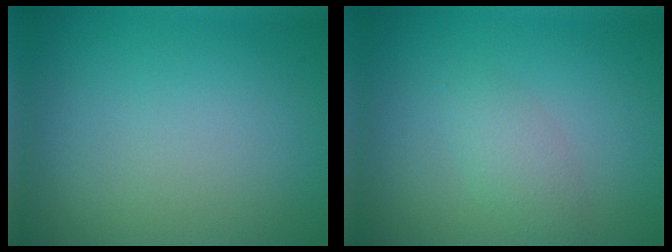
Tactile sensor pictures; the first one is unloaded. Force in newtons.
{"total": 1.8, "press": 1.8, "slide": 0.1}